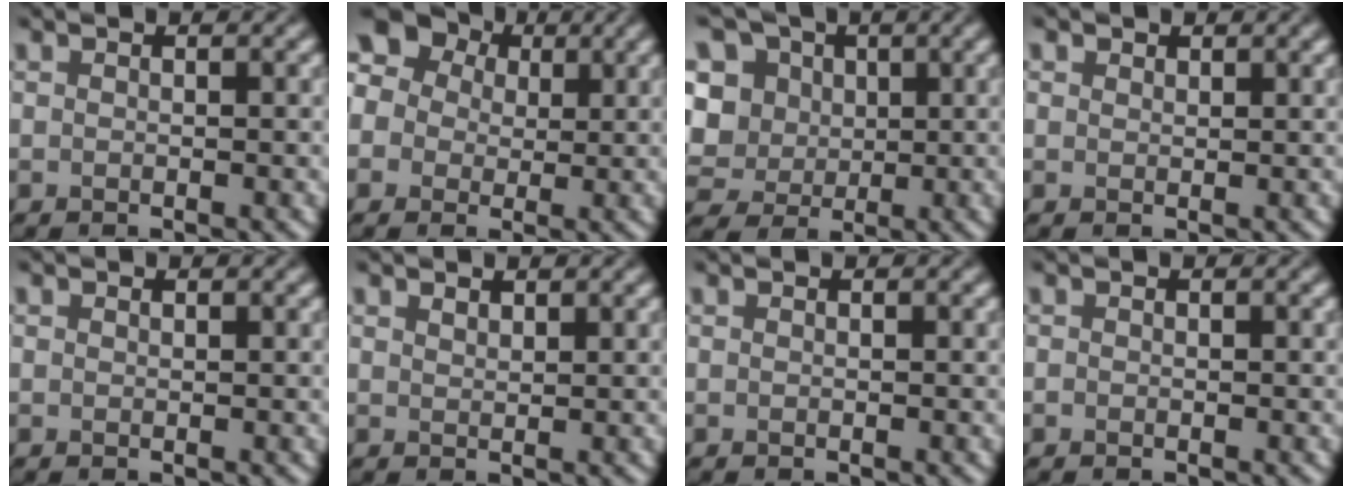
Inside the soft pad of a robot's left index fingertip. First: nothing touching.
{"total": 9.2, "force": [3.0, 7.3, 4.6], "torque": [-0.094, 0.037, 0.024]}
{"total": 13.5, "force": [4.0, 11.3, 6.3], "torque": [-0.164, 0.040, 0.057]}
{"total": 0.8, "force": [0.6, 0.5, 0.2], "torque": [-0.007, 0.001, 0.011]}
{"total": 0.0}
{"total": 0.9, "force": [0.8, 0.3, 0.3], "torque": [-0.011, 0.001, 0.018]}
{"total": 0.0}
{"total": 0.0}